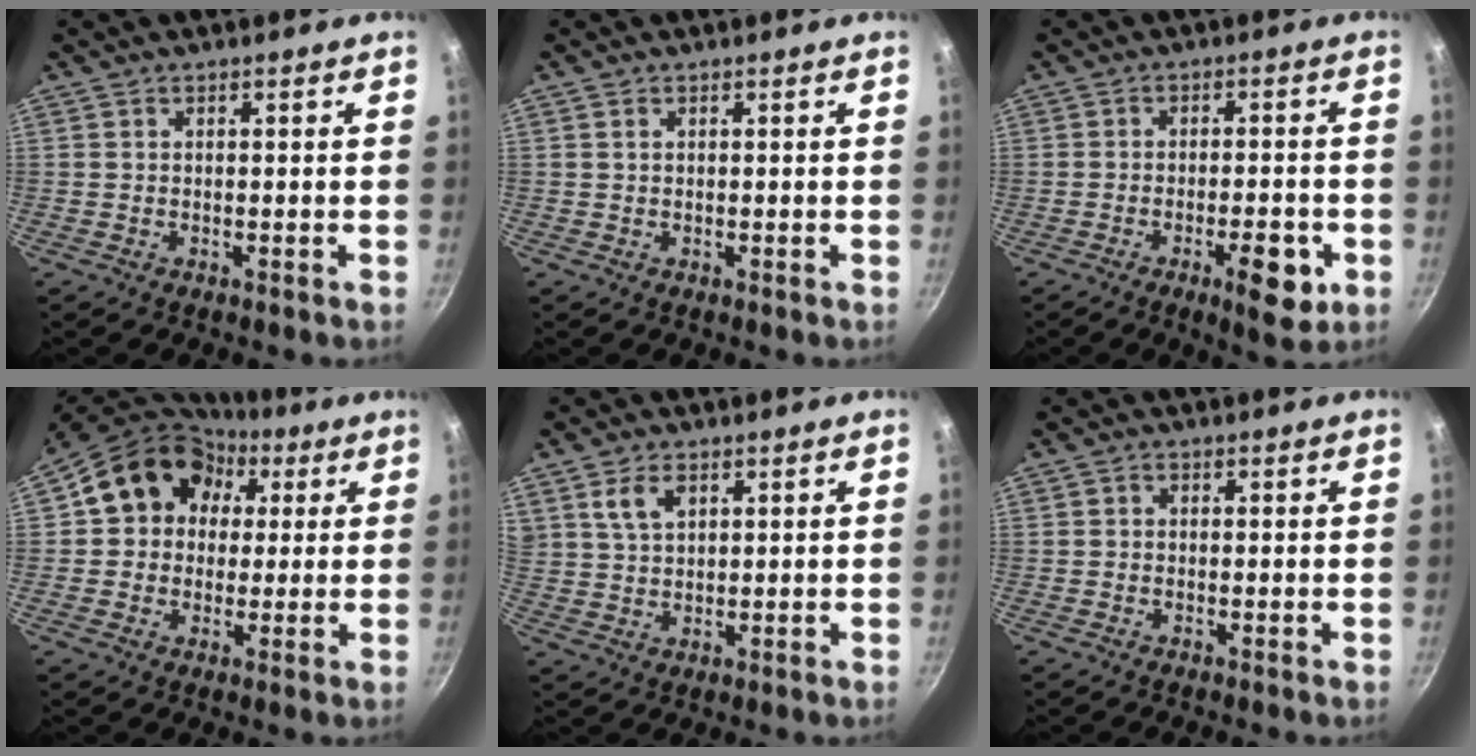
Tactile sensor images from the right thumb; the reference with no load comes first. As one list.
[{"total": 0.7, "force": [0.4, 0.4, 0.5], "torque": [-0.009, 0.001, 0.006]}, {"total": 8.3, "force": [-3.2, 2.8, 7.1], "torque": [-0.084, 0.012, -0.040]}, {"total": 15.2, "force": [3.5, 13.0, 7.1], "torque": [-0.088, 0.029, 0.038]}, {"total": 5.4, "force": [2.6, 3.1, 3.5], "torque": [-0.054, -0.003, 0.053]}, {"total": 0.8, "force": [0.0, 0.7, 0.4], "torque": [-0.005, 0.004, -0.002]}]